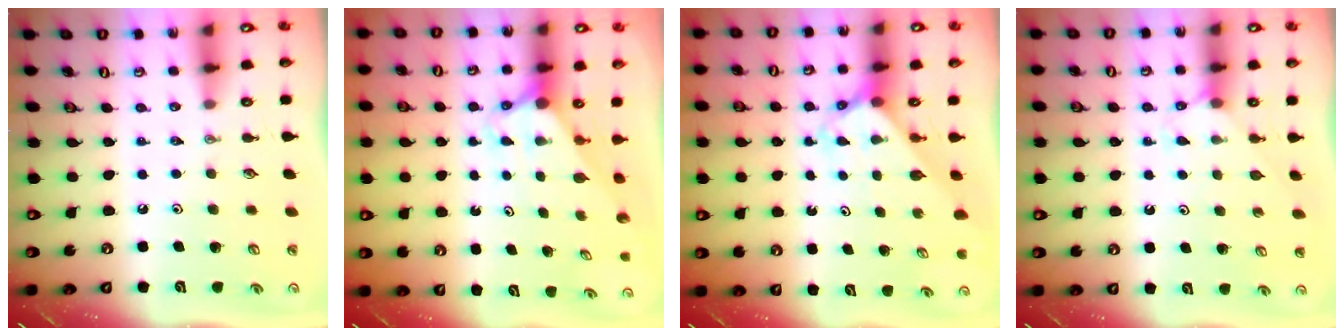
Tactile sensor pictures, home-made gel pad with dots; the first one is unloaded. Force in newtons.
{"total": 2.9, "press": 2.9, "slide": 0.0}
{"total": 2.6, "press": 2.6, "slide": 0.2}
{"total": 6.5, "press": 6.5, "slide": 0.6}